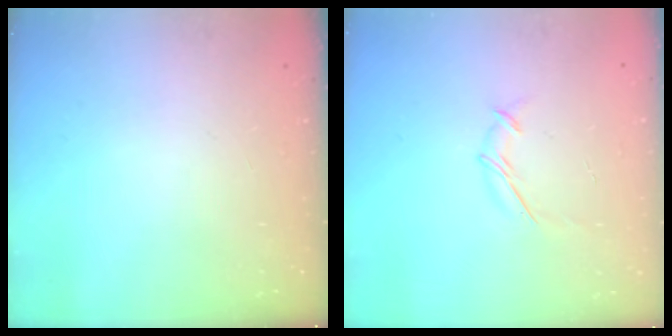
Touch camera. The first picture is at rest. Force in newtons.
{"total": 5.6, "press": 5.6, "slide": 0.2}